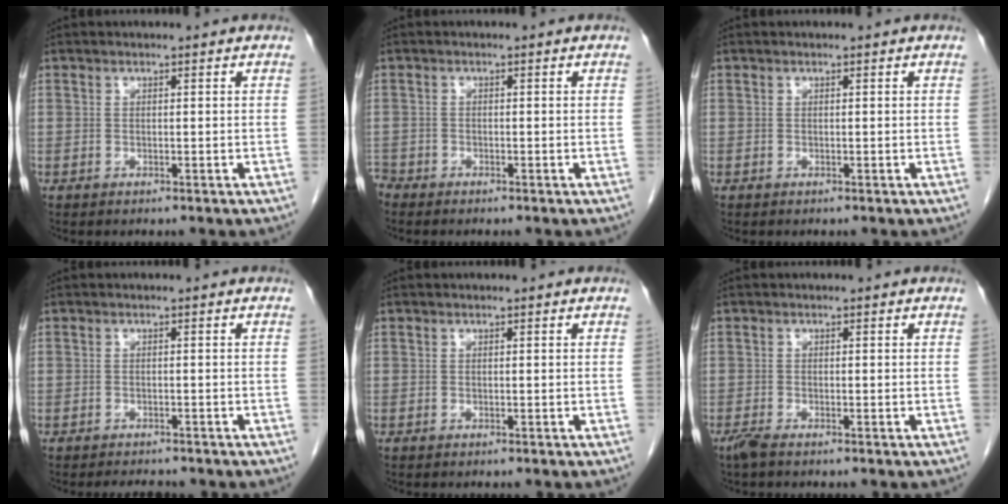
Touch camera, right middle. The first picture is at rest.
{"total": 1.5, "force": [-1.4, 0.4, 0.0], "torque": [0.001, -0.002, -0.025]}
{"total": 0.0}
{"total": 2.9, "force": [-2.7, 0.8, 0.8], "torque": [-0.013, -0.004, -0.034]}
{"total": 0.0}
{"total": 1.5, "force": [-1.2, 0.1, 0.9], "torque": [-0.029, -0.006, -0.026]}